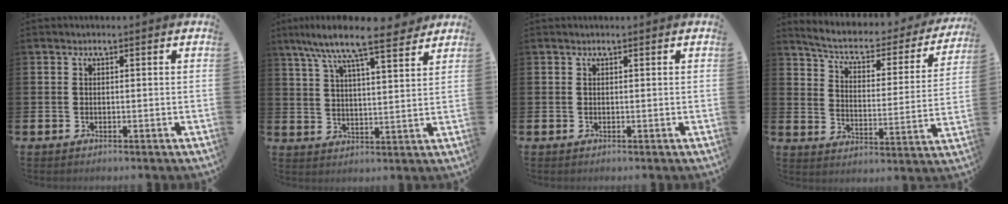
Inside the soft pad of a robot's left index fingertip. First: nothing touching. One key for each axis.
{"total": 10.4, "fx": 9.0, "fy": 1.7, "fz": 5.0, "tx": -0.106, "ty": -0.050, "tz": 0.155}
{"total": 0.0}
{"total": 5.3, "fx": 4.4, "fy": 1.9, "fz": 2.2, "tx": -0.070, "ty": -0.033, "tz": 0.066}